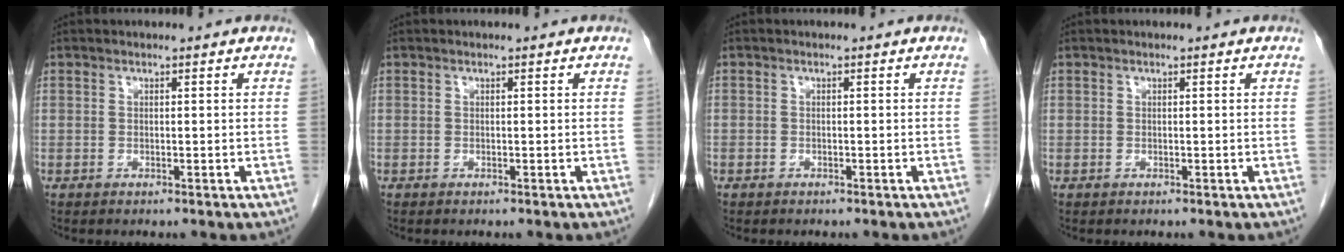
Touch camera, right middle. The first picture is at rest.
{"total": 0.0}
{"total": 0.6, "force": [-0.4, 0.4, 0.0], "torque": [-0.008, 0.003, -0.009]}
{"total": 0.0}